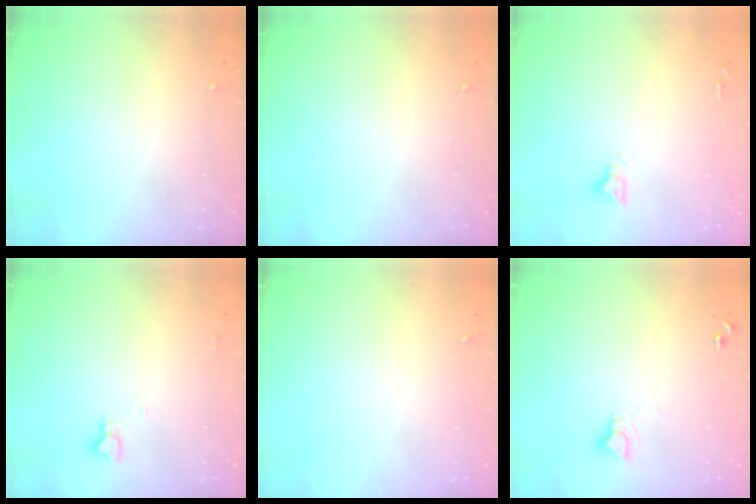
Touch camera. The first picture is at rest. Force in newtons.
{"total": 0.0}
{"total": 4.8, "press": 4.8, "slide": 0.4}
{"total": 3.9, "press": 3.9, "slide": 0.4}
{"total": 0.0}
{"total": 4.2, "press": 4.2, "slide": 0.3}